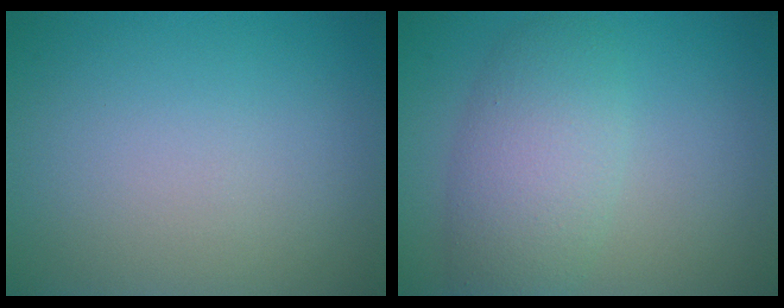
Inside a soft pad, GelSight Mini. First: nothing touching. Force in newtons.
{"total": 5.1, "press": 5.1, "slide": 0.1}